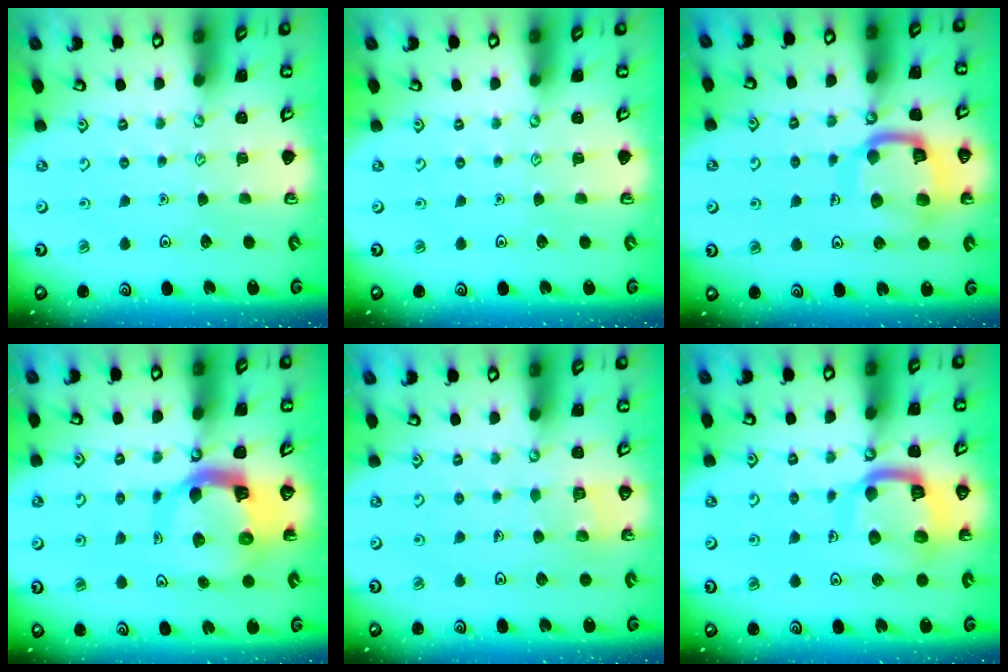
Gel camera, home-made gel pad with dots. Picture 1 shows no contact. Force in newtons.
{"total": 0.0}
{"total": 14.6, "press": 14.5, "slide": 1.6}
{"total": 11.4, "press": 11.3, "slide": 1.5}
{"total": 2.5, "press": 2.5, "slide": 0.1}
{"total": 12.5, "press": 12.5, "slide": 1.1}